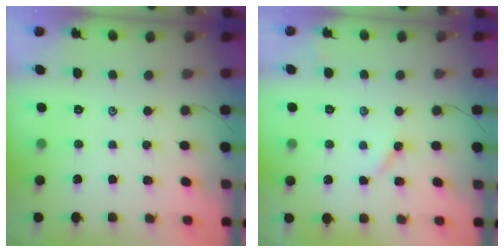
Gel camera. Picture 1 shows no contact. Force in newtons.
{"total": 3.0, "press": 3.0, "slide": 0.3}